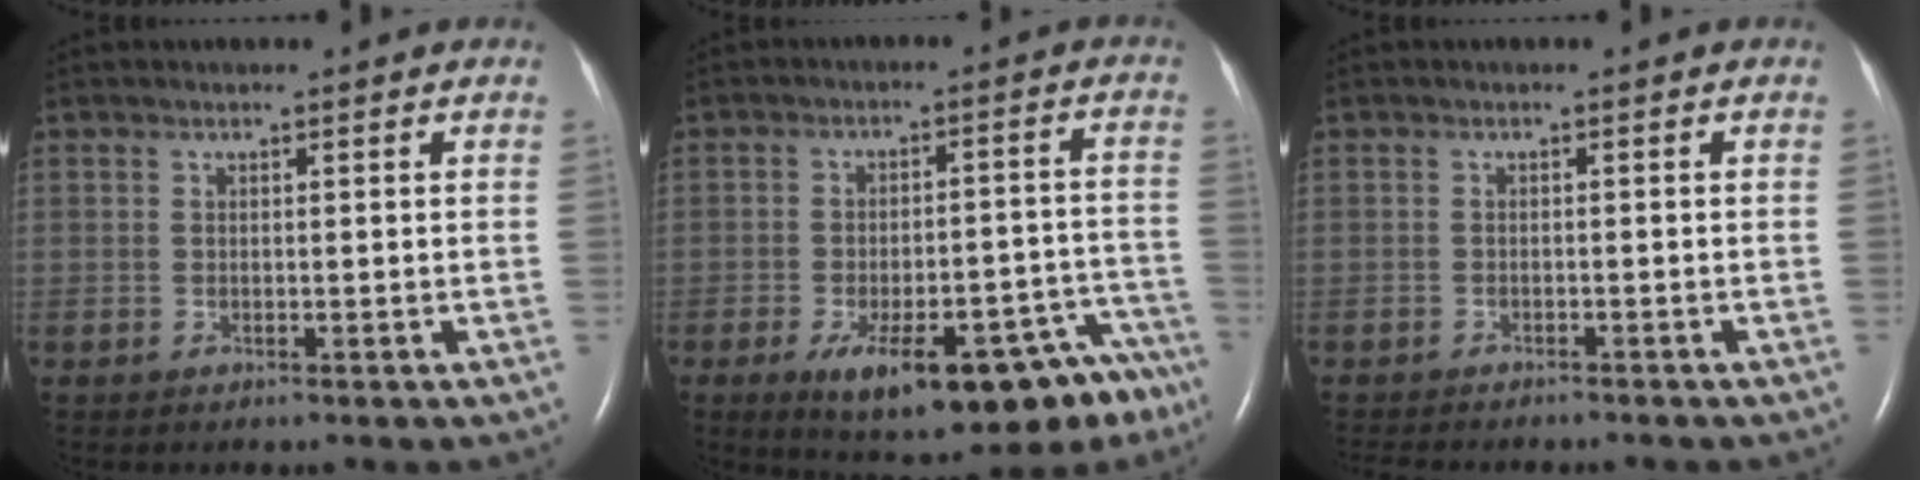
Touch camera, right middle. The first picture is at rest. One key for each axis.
{"total": 20.4, "fx": -14.0, "fy": 6.2, "fz": 13.5, "tx": -0.105, "ty": 0.032, "tz": -0.184}
{"total": 8.3, "fx": -7.4, "fy": 1.8, "fz": 3.3, "tx": -0.046, "ty": -0.005, "tz": -0.097}